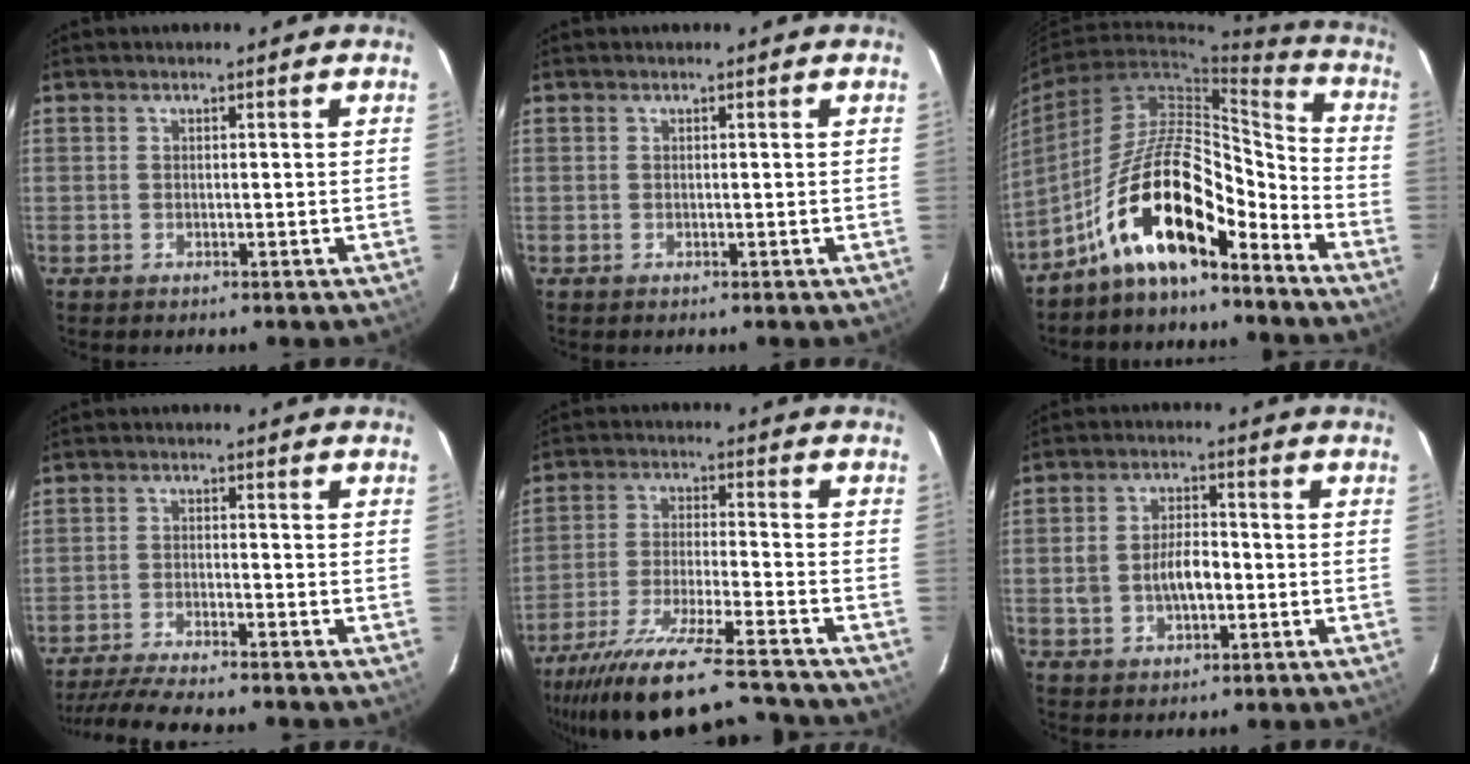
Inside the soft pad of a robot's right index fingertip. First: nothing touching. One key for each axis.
{"total": 0.0}
{"total": 14.8, "fx": -10.6, "fy": 4.5, "fz": 9.2, "tx": -0.167, "ty": 0.023, "tz": -0.193}
{"total": 11.8, "fx": -10.9, "fy": 0.3, "fz": 4.4, "tx": -0.101, "ty": -0.013, "tz": -0.176}
{"total": 23.3, "fx": -21.3, "fy": 1.5, "fz": 9.5, "tx": -0.183, "ty": -0.056, "tz": -0.334}
{"total": 7.5, "fx": -1.3, "fy": 4.5, "fz": 5.8, "tx": -0.117, "ty": 0.011, "tz": -0.016}